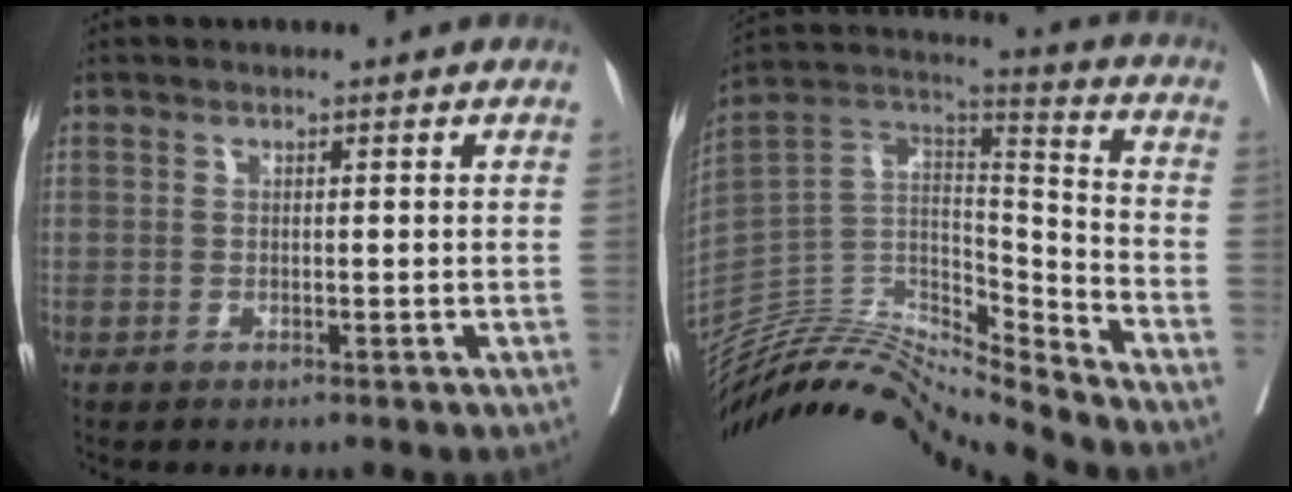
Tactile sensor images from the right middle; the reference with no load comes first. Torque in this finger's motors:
{"motor_torque": [-0.17, -1.09, -0.16, 0.00]}